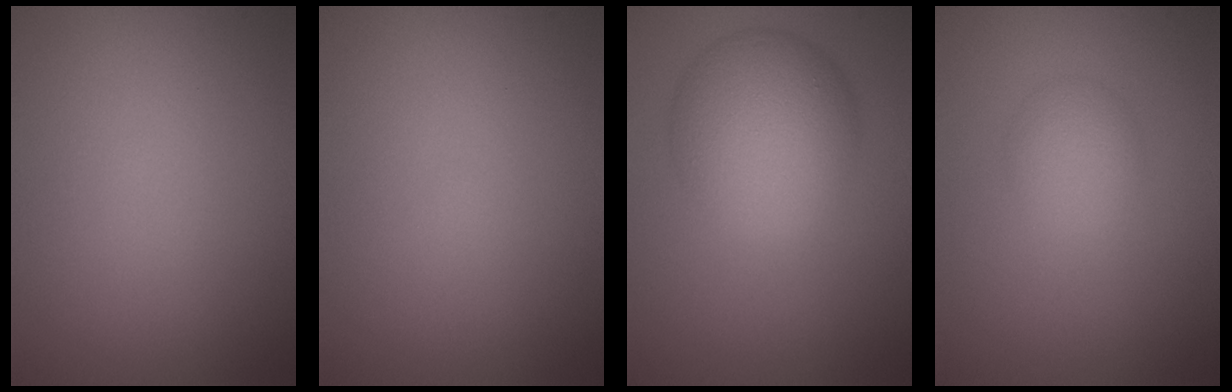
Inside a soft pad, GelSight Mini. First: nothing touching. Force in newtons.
{"total": 0.0}
{"total": 6.9, "press": 6.9, "slide": 0.2}
{"total": 2.3, "press": 2.3, "slide": 0.1}